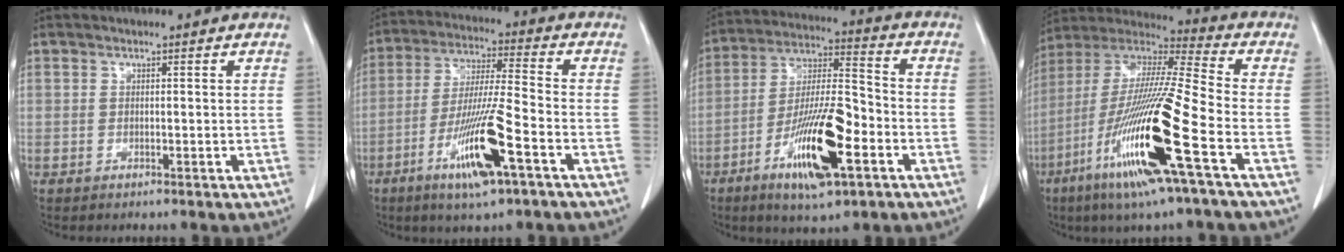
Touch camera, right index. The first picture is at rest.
{"total": 13.1, "force": [-6.1, 0.5, 11.6], "torque": [-0.228, -0.019, -0.110]}
{"total": 15.5, "force": [-6.6, 3.4, 13.6], "torque": [-0.257, -0.008, -0.112]}
{"total": 21.6, "force": [-8.4, 0.2, 19.9], "torque": [-0.418, -0.038, -0.167]}